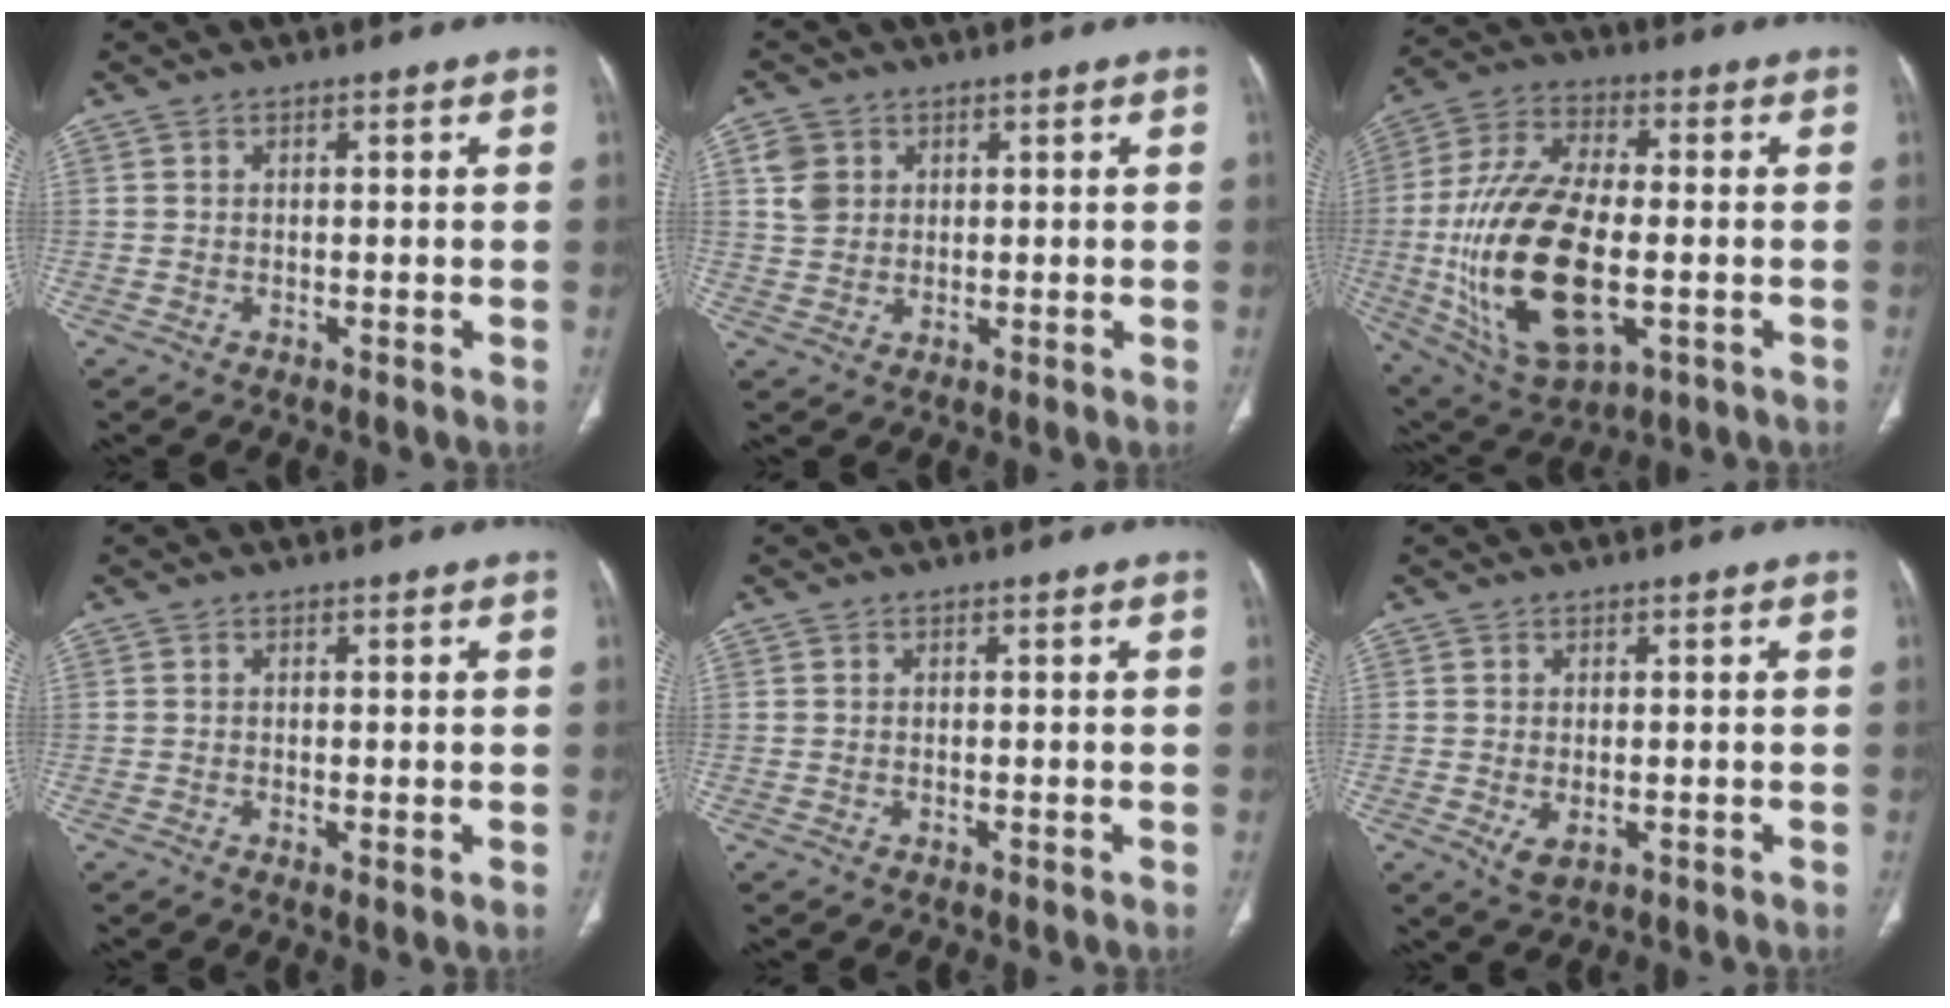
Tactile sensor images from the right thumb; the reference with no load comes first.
{"total": 4.5, "force": [1.6, 3.7, 1.8], "torque": [-0.021, -0.003, 0.035]}
{"total": 23.3, "force": [-3.4, 11.4, 20.0], "torque": [-0.402, 0.002, -0.045]}
{"total": 1.1, "force": [-0.1, 0.2, 1.0], "torque": [-0.024, -0.007, -0.002]}
{"total": 0.0}
{"total": 2.9, "force": [-0.7, 1.6, 2.3], "torque": [-0.041, -0.007, -0.001]}